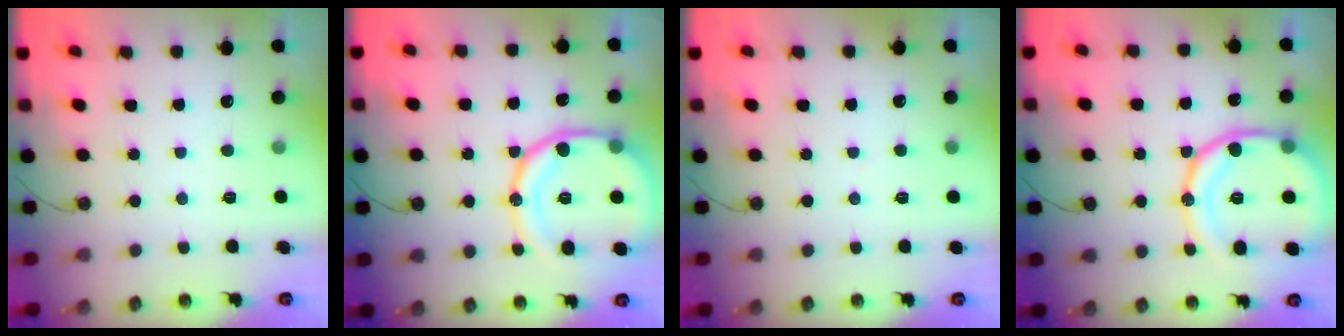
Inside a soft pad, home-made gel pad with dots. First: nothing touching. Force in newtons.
{"total": 17.4, "press": 17.3, "slide": 1.6}
{"total": 1.2, "press": 1.2, "slide": 0.1}
{"total": 17.4, "press": 17.3, "slide": 1.6}